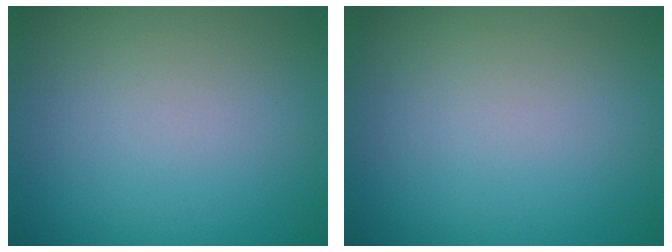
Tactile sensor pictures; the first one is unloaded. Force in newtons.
{"total": 0.0}